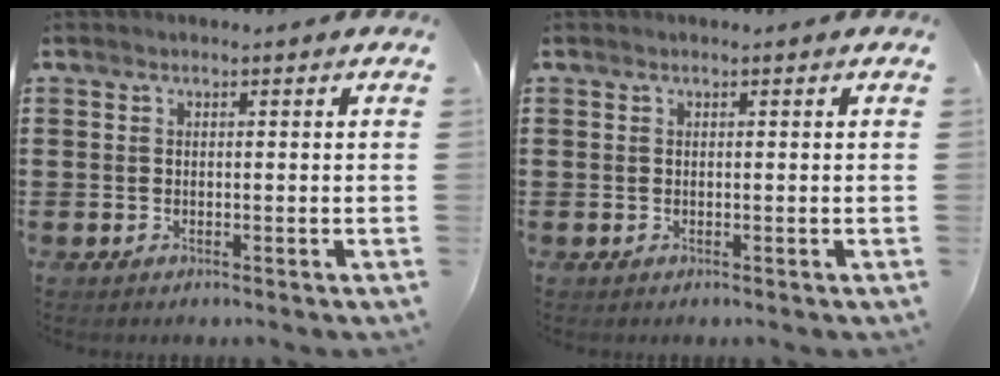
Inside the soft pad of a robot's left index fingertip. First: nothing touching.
{"total": 0.0}